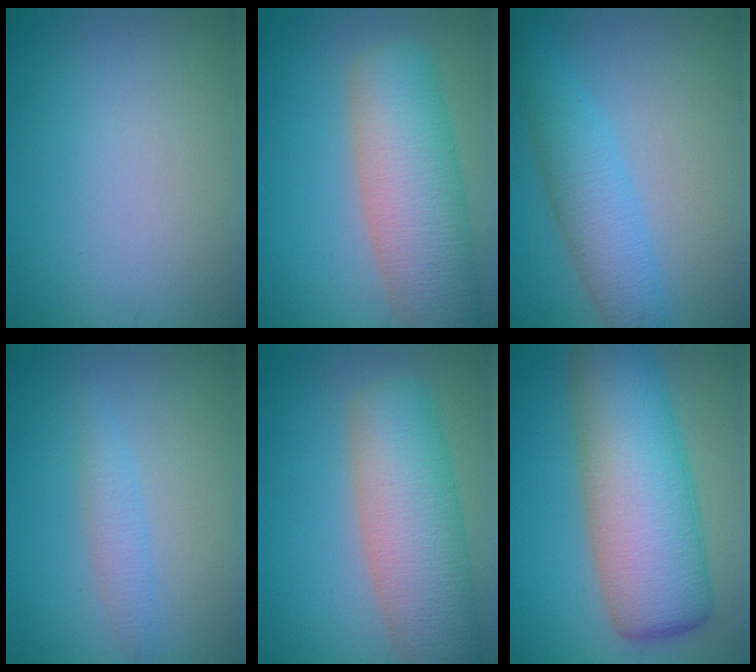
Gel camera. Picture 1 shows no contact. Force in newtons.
{"total": 8.8, "press": 8.7, "slide": 0.6}
{"total": 4.4, "press": 4.4, "slide": 0.1}
{"total": 1.9, "press": 1.9, "slide": 0.0}
{"total": 8.8, "press": 8.7, "slide": 0.6}
{"total": 11.5, "press": 11.5, "slide": 0.5}